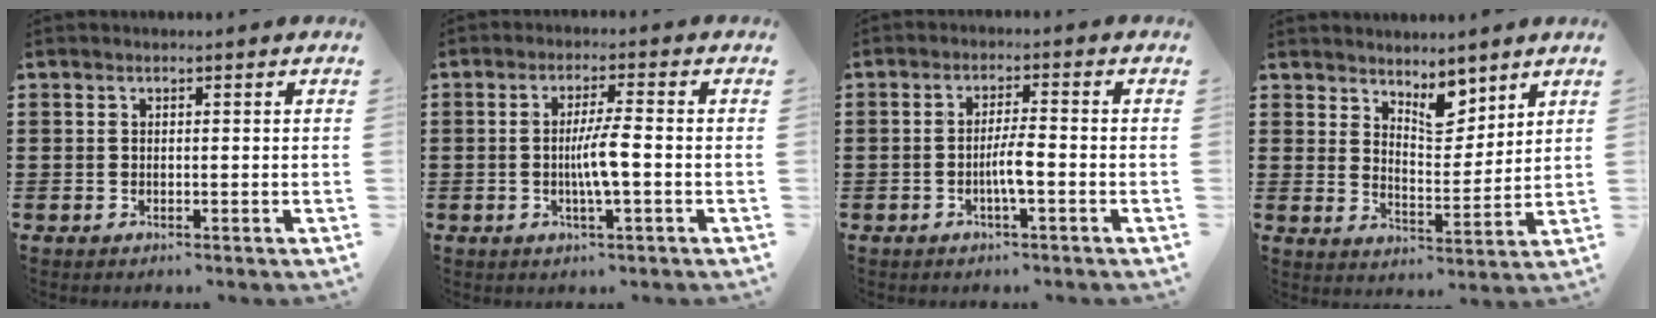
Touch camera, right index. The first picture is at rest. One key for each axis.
{"total": 4.8, "fx": -0.8, "fy": 0.2, "fz": 4.7, "tx": -0.083, "ty": -0.005, "tz": -0.017}
{"total": 3.7, "fx": -1.2, "fy": 0.3, "fz": 3.5, "tx": -0.069, "ty": -0.004, "tz": -0.025}
{"total": 5.9, "fx": 4.8, "fy": 2.6, "fz": 2.3, "tx": -0.035, "ty": -0.017, "tz": 0.084}